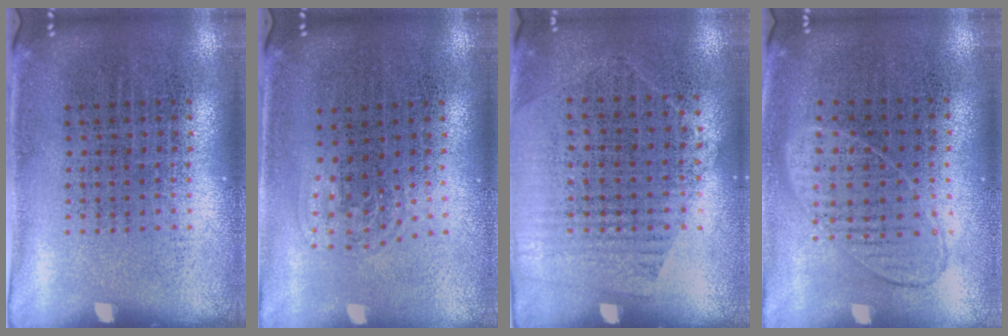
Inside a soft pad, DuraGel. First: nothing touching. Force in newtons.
{"total": 0.9, "press": 0.7, "slide": 0.6}
{"total": 1.2, "press": 1.0, "slide": 0.7}
{"total": 0.9, "press": 0.9, "slide": 0.3}